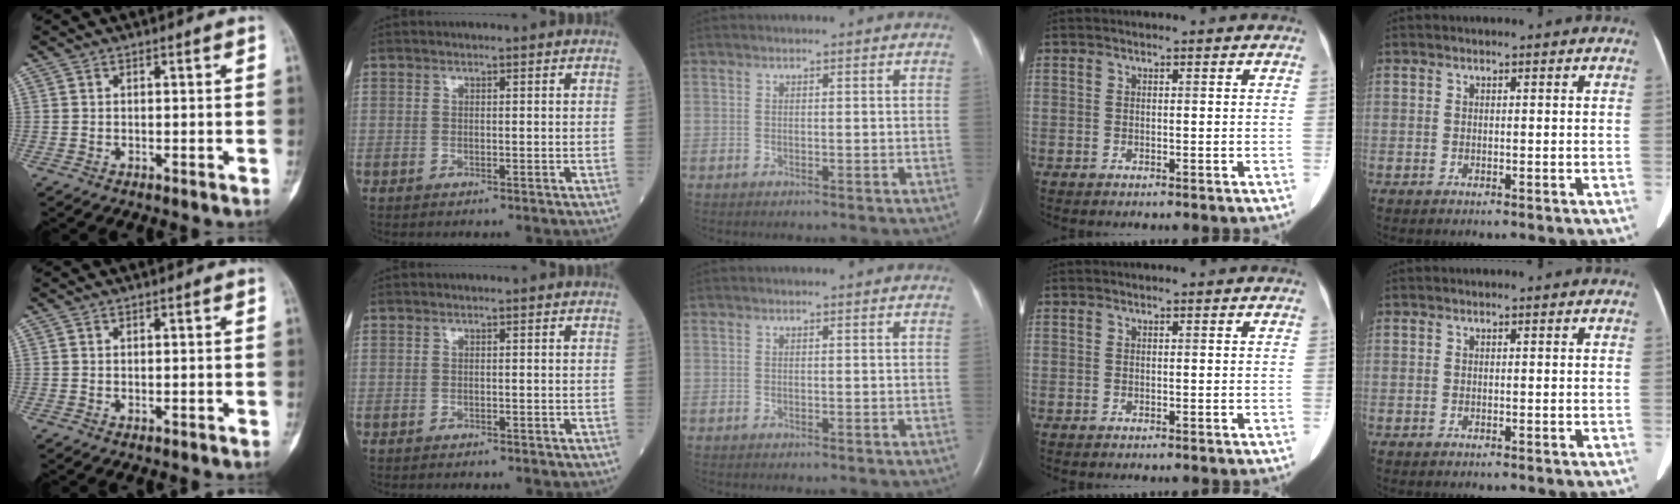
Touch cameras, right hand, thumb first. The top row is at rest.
{"index": {"total": 0.9, "force": [-0.8, 0.2, 0.5], "torque": [-0.009, -0.001, -0.009]}}